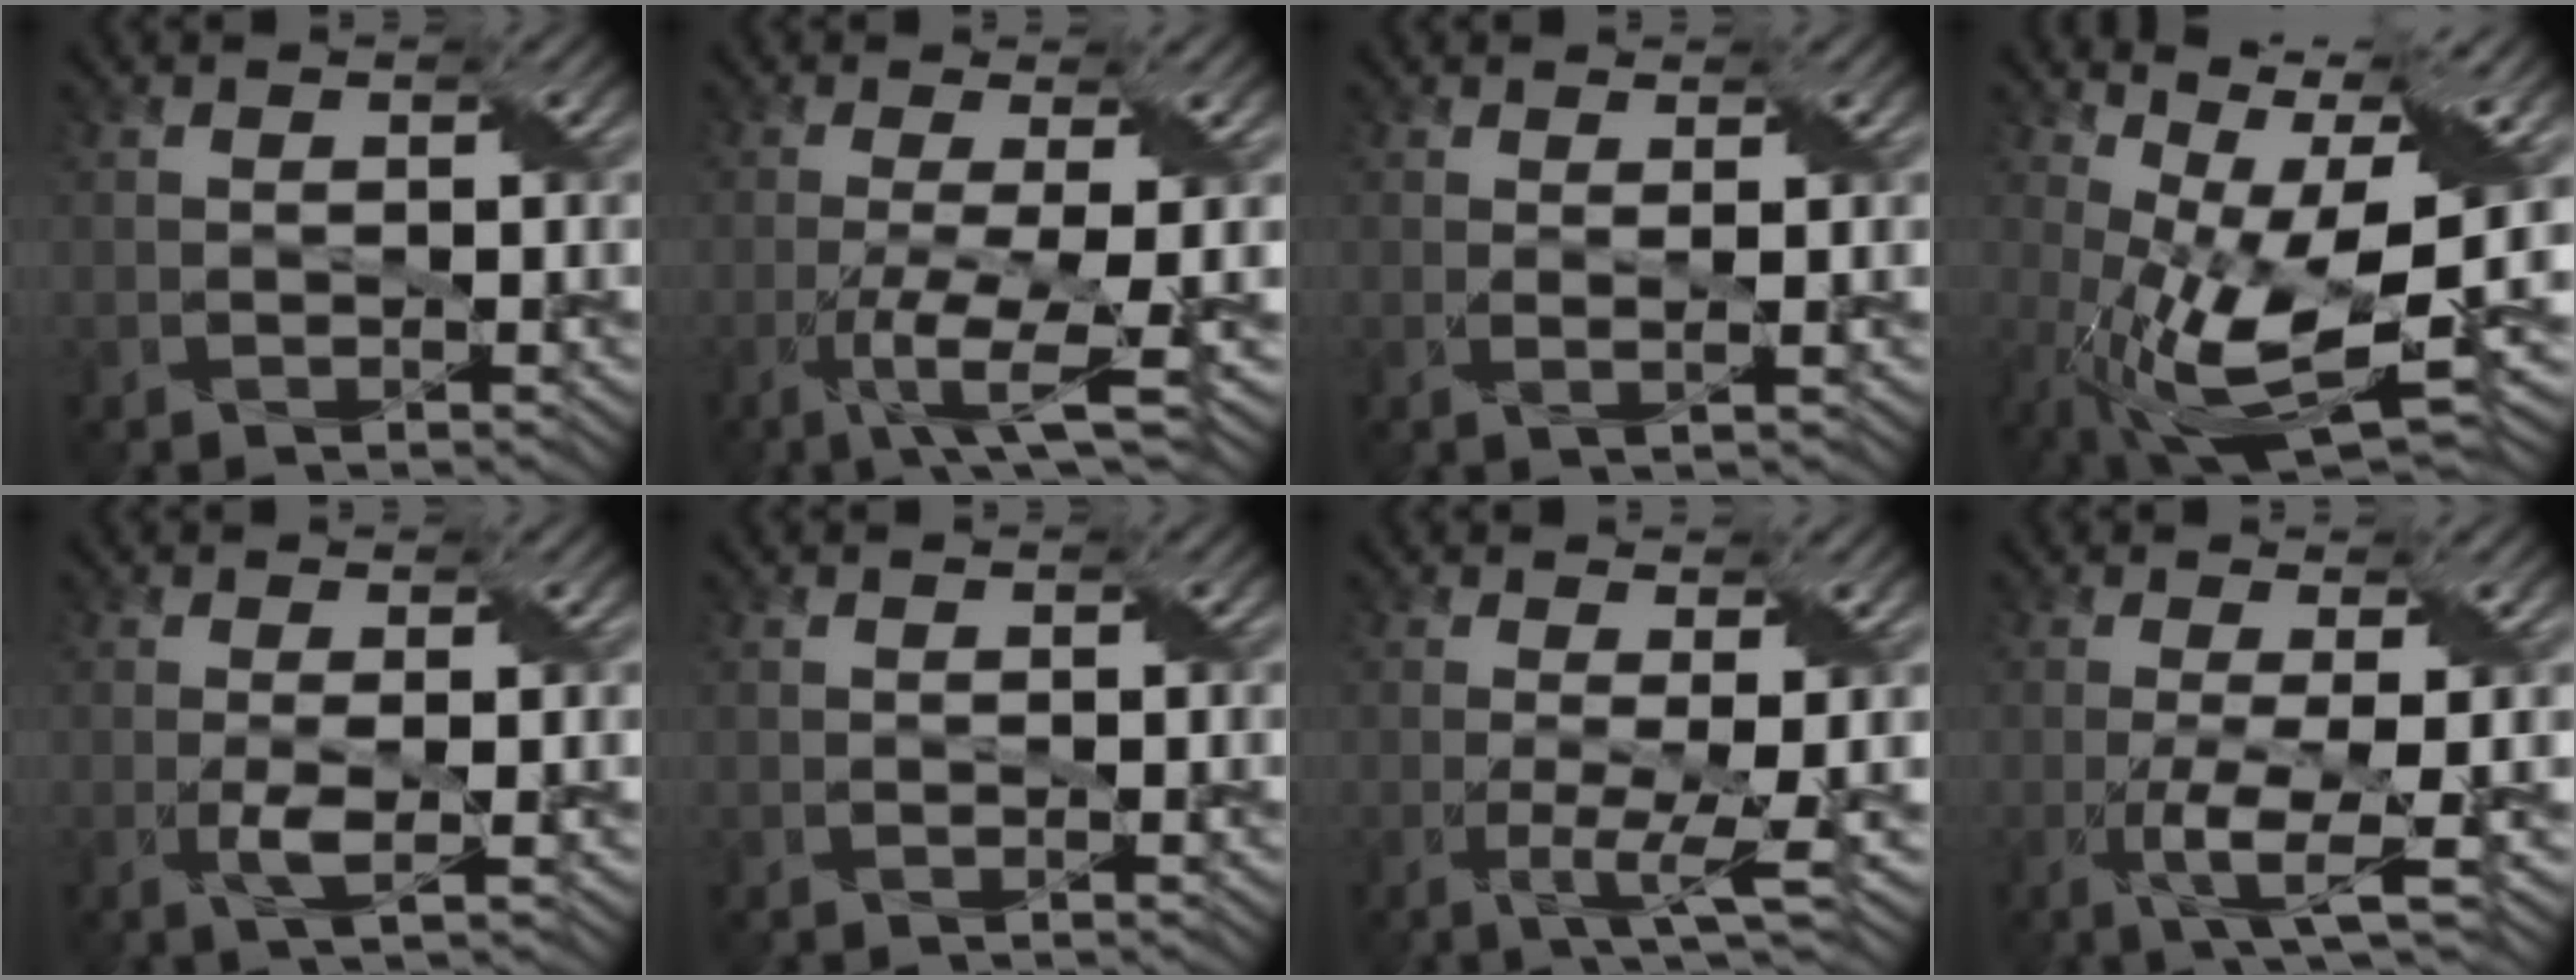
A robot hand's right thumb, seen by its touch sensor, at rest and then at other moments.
{"total": 6.8, "force": [-1.9, 1.3, 6.4], "torque": [-0.111, 0.000, -0.039]}
{"total": 1.4, "force": [0.5, 0.3, 1.2], "torque": [-0.027, 0.005, 0.001]}
{"total": 16.2, "force": [-0.5, 6.3, 14.9], "torque": [-0.280, -0.026, 0.006]}
{"total": 2.1, "force": [-0.1, 0.4, 2.1], "torque": [-0.044, -0.001, -0.005]}
{"total": 0.0}
{"total": 4.1, "force": [-0.4, 0.7, 4.0], "torque": [-0.076, -0.005, -0.008]}
{"total": 5.2, "force": [-1.2, 1.0, 5.0], "torque": [-0.090, 0.000, -0.026]}